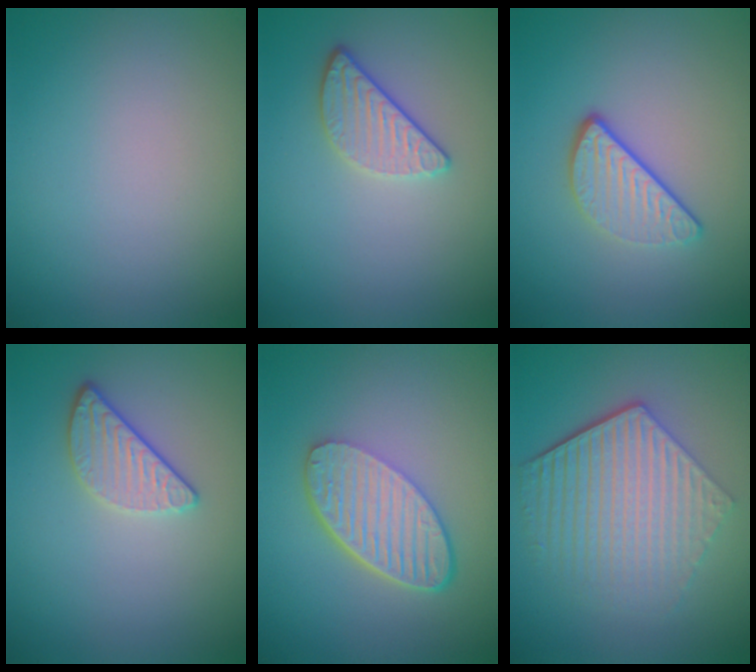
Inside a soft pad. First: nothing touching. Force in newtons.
{"total": 2.4, "press": 2.1, "slide": 1.1}
{"total": 3.2, "press": 2.5, "slide": 2.1}
{"total": 2.4, "press": 2.1, "slide": 1.1}
{"total": 5.9, "press": 4.2, "slide": 4.1}
{"total": 6.2, "press": 4.5, "slide": 4.3}